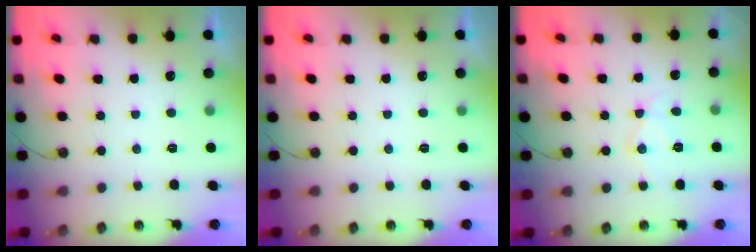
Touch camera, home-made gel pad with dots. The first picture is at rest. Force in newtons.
{"total": 0.0}
{"total": 8.9, "press": 8.9, "slide": 0.4}